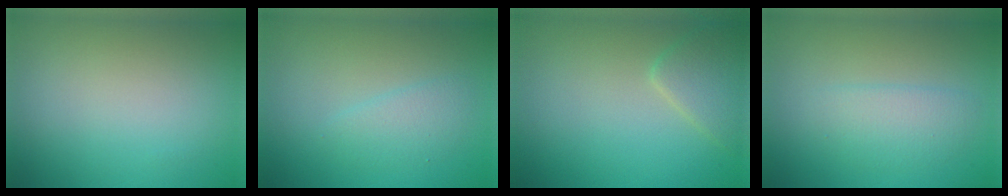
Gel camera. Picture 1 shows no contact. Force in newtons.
{"total": 1.9, "press": 1.9, "slide": 0.1}
{"total": 2.7, "press": 2.7, "slide": 0.1}
{"total": 2.4, "press": 2.4, "slide": 0.0}